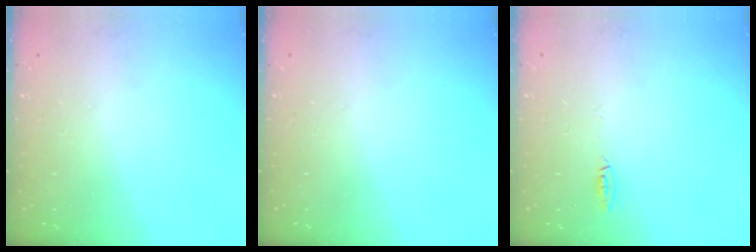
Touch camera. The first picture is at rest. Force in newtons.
{"total": 0.0}
{"total": 5.2, "press": 4.1, "slide": 3.2}